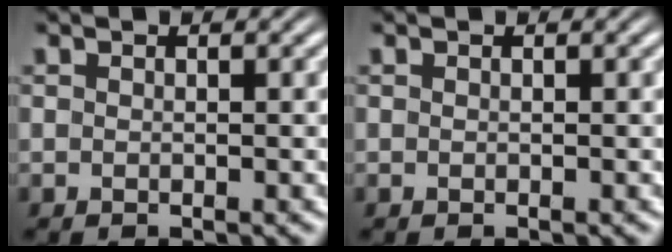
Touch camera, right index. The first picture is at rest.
{"total": 0.0}